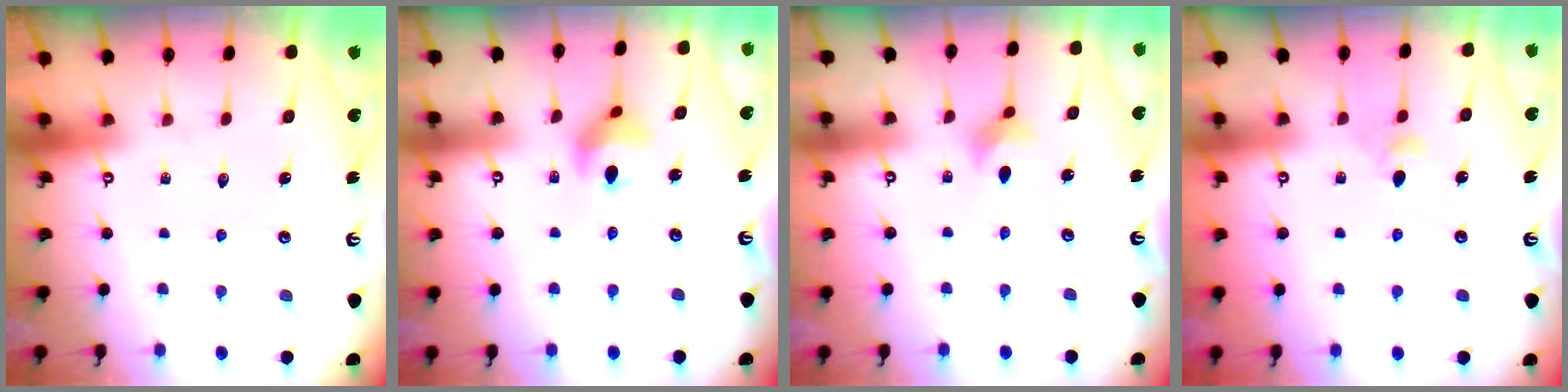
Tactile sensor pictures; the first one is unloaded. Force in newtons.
{"total": 8.5, "press": 8.4, "slide": 0.8}
{"total": 2.7, "press": 2.7, "slide": 0.2}
{"total": 3.8, "press": 3.8, "slide": 0.8}